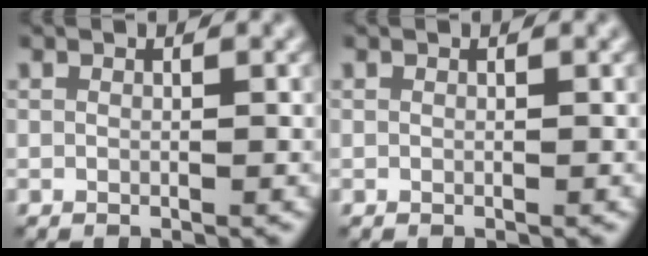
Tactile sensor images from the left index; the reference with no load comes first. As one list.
[{"total": 0.0}]